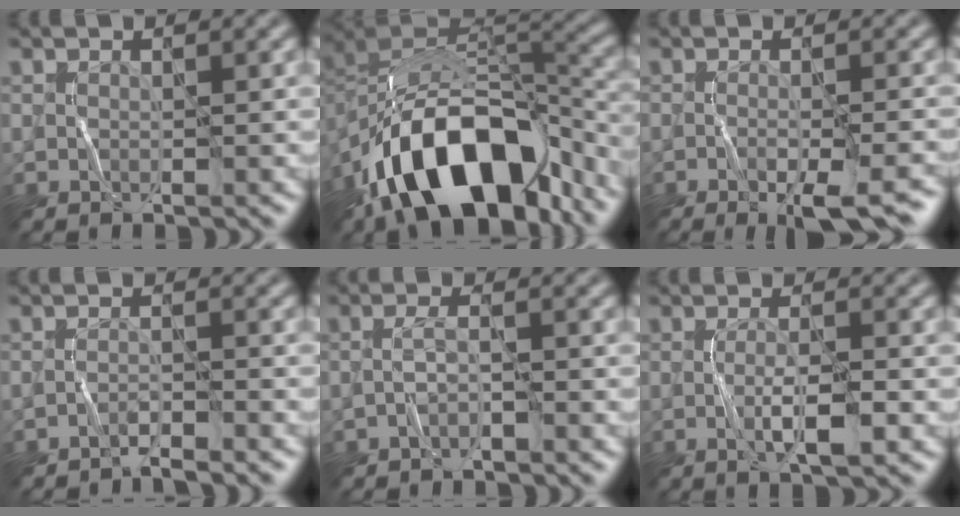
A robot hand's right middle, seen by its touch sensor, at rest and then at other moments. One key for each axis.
{"total": 14.1, "fx": -7.7, "fy": 7.5, "fz": 9.2, "tx": -0.151, "ty": 0.003, "tz": -0.132}
{"total": 5.7, "fx": -3.2, "fy": 1.3, "fz": 4.6, "tx": -0.063, "ty": 0.003, "tz": -0.044}
{"total": 2.0, "fx": -1.8, "fy": 0.1, "fz": 0.7, "tx": -0.006, "ty": 0.009, "tz": -0.040}
{"total": 1.0, "fx": -0.7, "fy": 0.1, "fz": 0.7, "tx": -0.018, "ty": 0.013, "tz": -0.018}
{"total": 2.9, "fx": -0.7, "fy": 0.6, "fz": 2.7, "tx": -0.048, "ty": 0.005, "tz": -0.013}